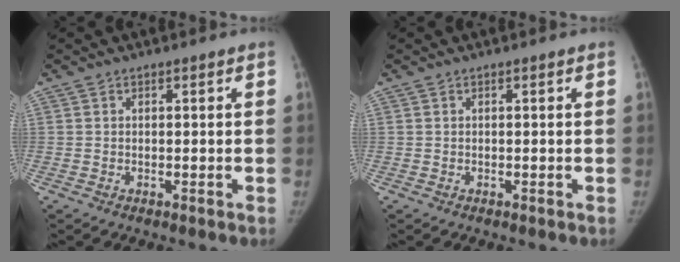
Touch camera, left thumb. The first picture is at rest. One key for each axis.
{"total": 0.0}